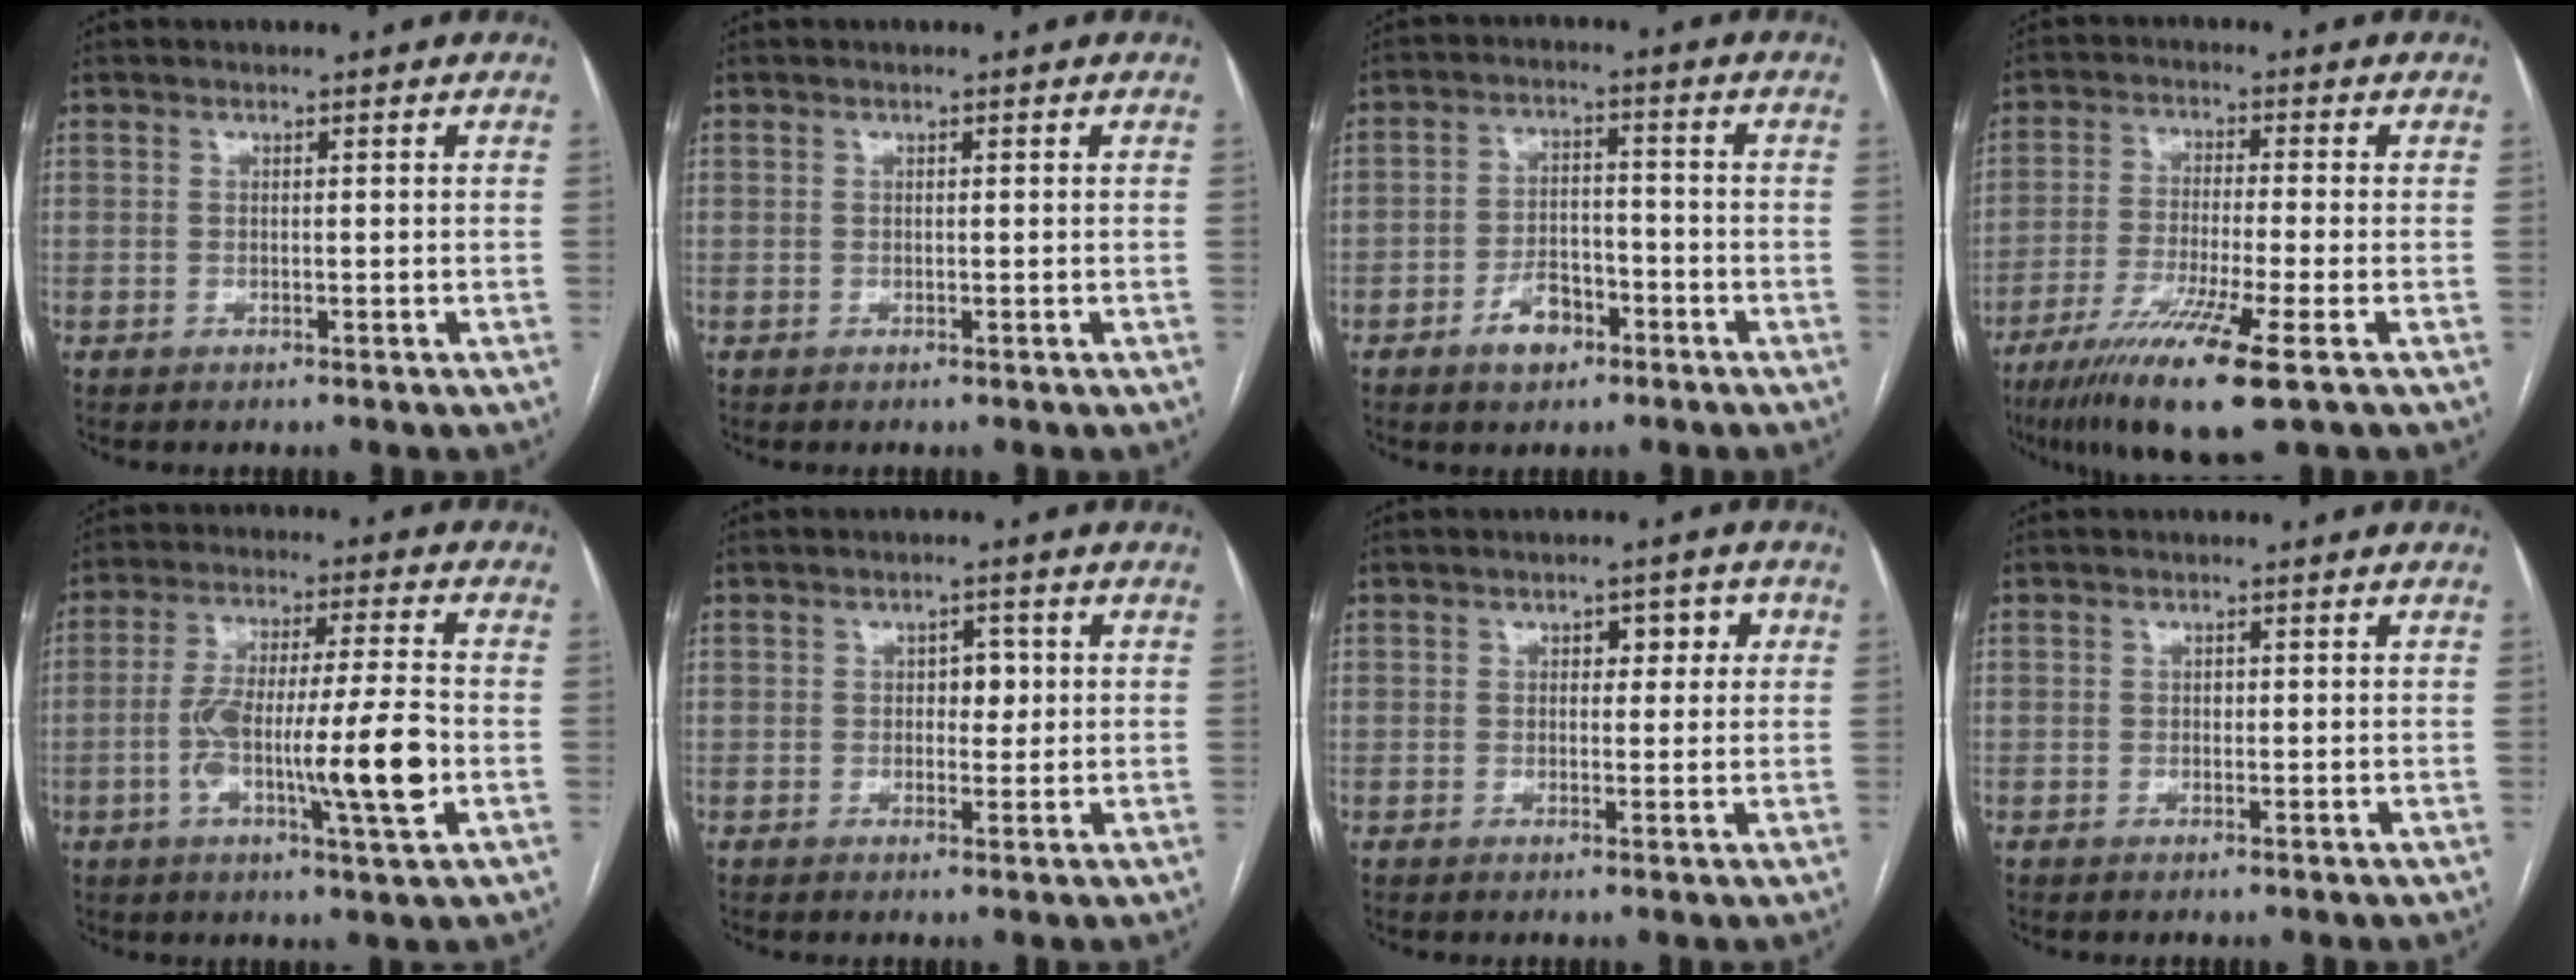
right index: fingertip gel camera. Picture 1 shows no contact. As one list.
[{"total": 0.0}, {"total": 5.8, "force": [-3.4, 3.4, 3.2], "torque": [-0.060, 0.014, -0.053]}, {"total": 12.5, "force": [-7.2, -0.3, 10.3], "torque": [-0.198, -0.035, -0.126]}, {"total": 13.6, "force": [-3.2, 0.8, 13.2], "torque": [-0.234, 0.005, -0.056]}, {"total": 2.8, "force": [0.4, 1.8, 2.1], "torque": [-0.025, 0.007, 0.005]}, {"total": 3.6, "force": [1.1, 2.1, 2.7], "torque": [-0.028, 0.016, 0.013]}, {"total": 0.6, "force": [0.0, 0.4, 0.3], "torque": [-0.004, 0.002, -0.001]}]